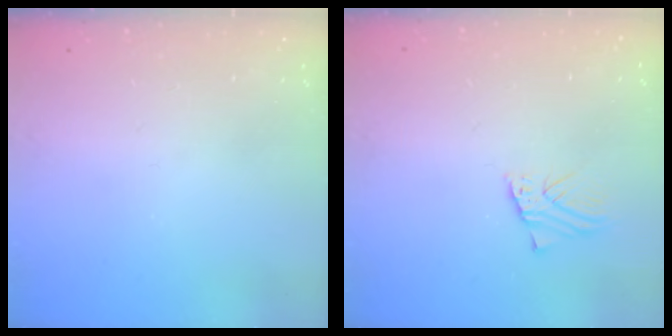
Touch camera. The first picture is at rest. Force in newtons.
{"total": 1.5, "press": 1.5, "slide": 0.1}